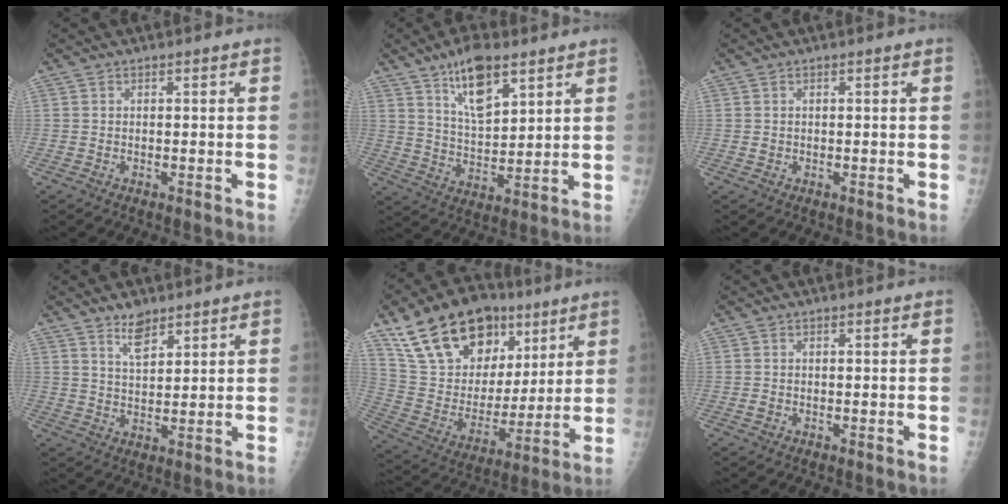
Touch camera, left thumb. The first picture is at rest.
{"total": 11.4, "force": [6.9, 4.6, 7.8], "torque": [-0.117, -0.038, 0.126]}
{"total": 0.8, "force": [0.1, 0.7, 0.3], "torque": [-0.001, 0.001, 0.002]}
{"total": 5.0, "force": [3.7, 2.3, 2.6], "torque": [-0.031, -0.029, 0.069]}
{"total": 24.3, "force": [14.4, 14.6, 13.1], "torque": [-0.197, -0.028, 0.258]}
{"total": 0.8, "force": [-0.1, 0.7, 0.4], "torque": [-0.006, 0.000, 0.000]}